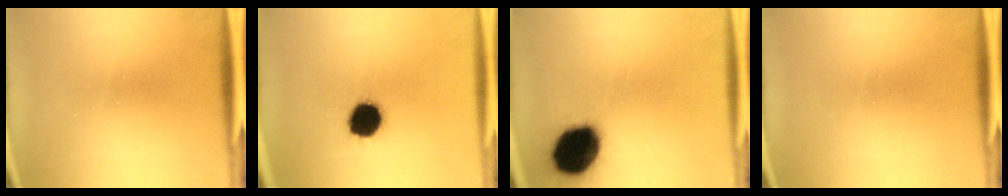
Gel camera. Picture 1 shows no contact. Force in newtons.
{"total": 11.7}
{"total": 19.2}
{"total": 0.0}